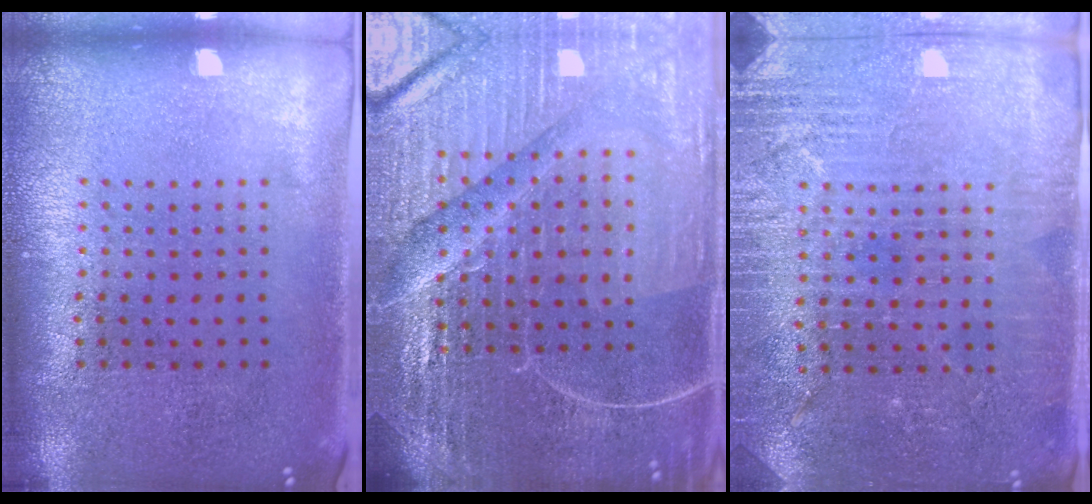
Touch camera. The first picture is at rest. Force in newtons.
{"total": 5.8, "press": 5.3, "slide": 2.4}
{"total": 3.3, "press": 3.2, "slide": 0.6}